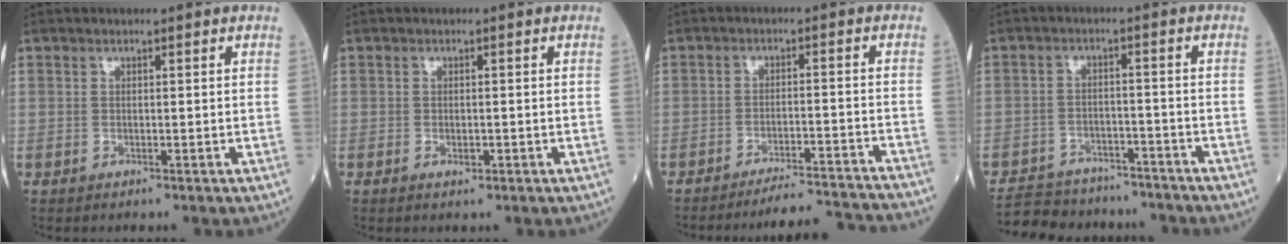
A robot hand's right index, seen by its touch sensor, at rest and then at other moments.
{"total": 1.3, "force": [-0.5, 0.7, 0.9], "torque": [-0.014, -0.002, -0.005]}
{"total": 12.8, "force": [-12.6, -1.1, 2.1], "torque": [-0.010, -0.007, -0.167]}
{"total": 13.6, "force": [-12.2, 5.0, 3.4], "torque": [-0.067, 0.012, -0.166]}